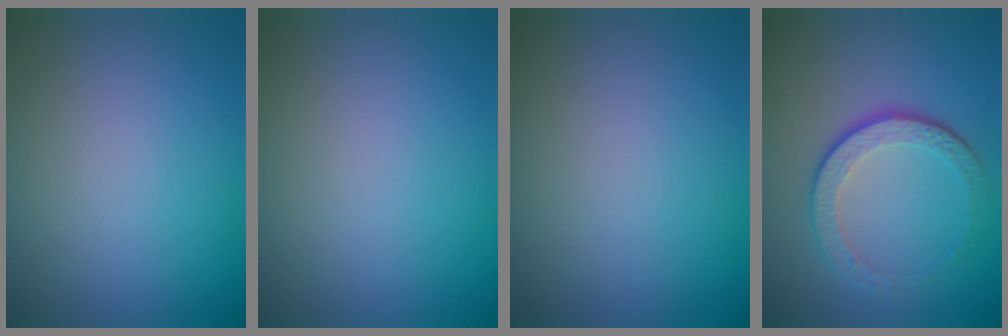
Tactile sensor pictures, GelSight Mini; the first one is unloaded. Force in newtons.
{"total": 0.0}
{"total": 0.0}
{"total": 4.3, "press": 3.0, "slide": 3.1}